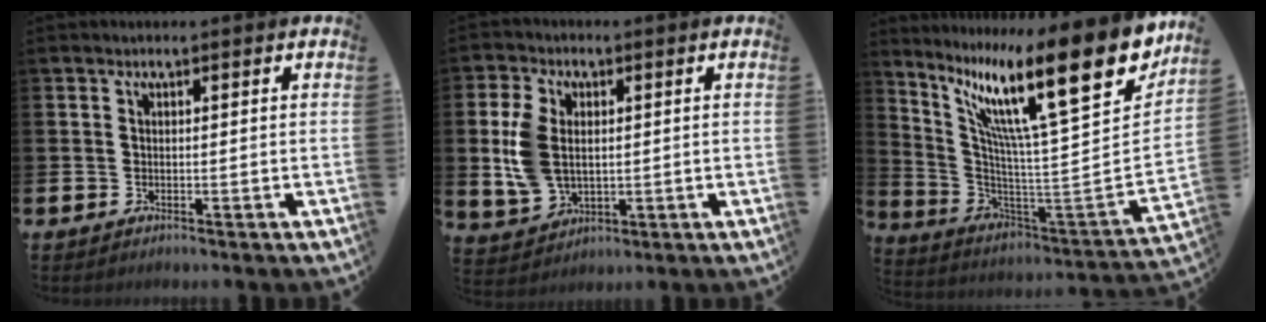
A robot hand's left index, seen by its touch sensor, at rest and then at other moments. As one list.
[{"total": 7.6, "force": [1.3, 5.4, 5.1], "torque": [-0.120, 0.018, 0.025]}, {"total": 18.6, "force": [10.9, 4.0, 14.6], "torque": [-0.261, -0.081, 0.170]}]